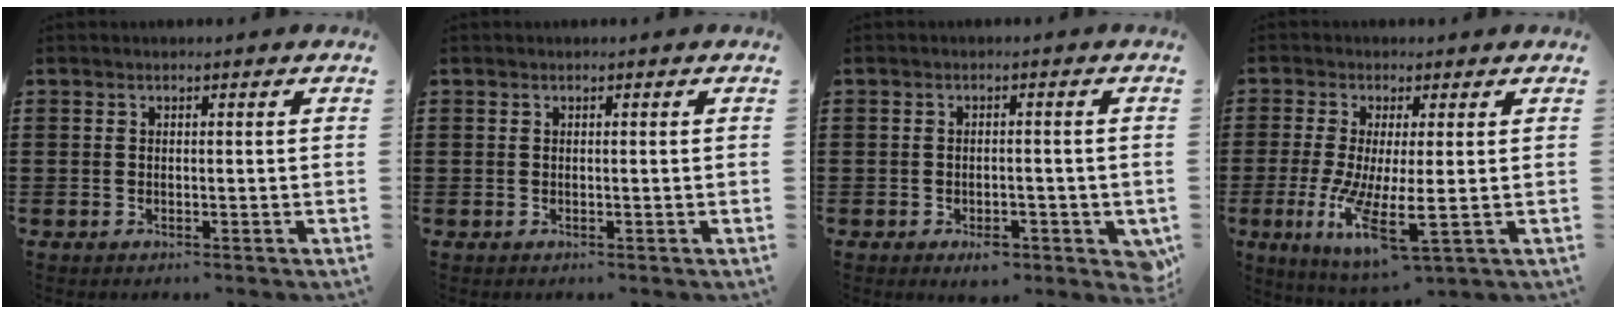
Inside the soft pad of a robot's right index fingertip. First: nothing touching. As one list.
[{"total": 0.0}, {"total": 3.1, "force": [-1.5, 1.8, 2.0], "torque": [-0.035, 0.004, -0.028]}, {"total": 7.8, "force": [-1.7, 1.0, 7.6], "torque": [-0.159, -0.024, -0.030]}]